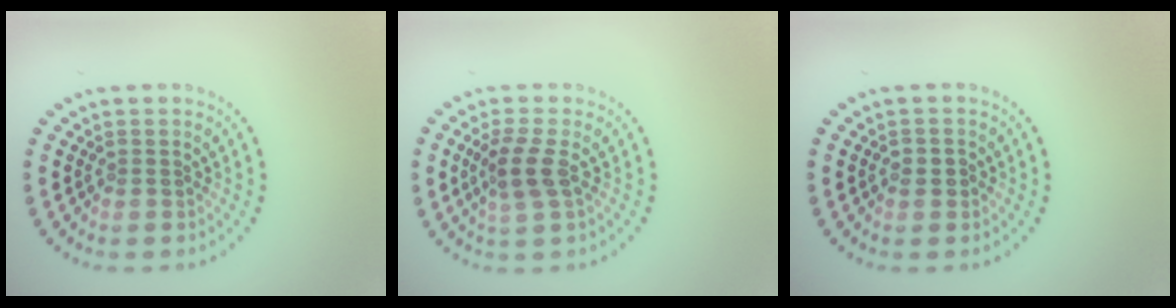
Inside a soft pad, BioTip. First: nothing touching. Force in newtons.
{"total": 2.8, "press": 2.5, "slide": 1.1}
{"total": 1.1, "press": 1.0, "slide": 0.2}